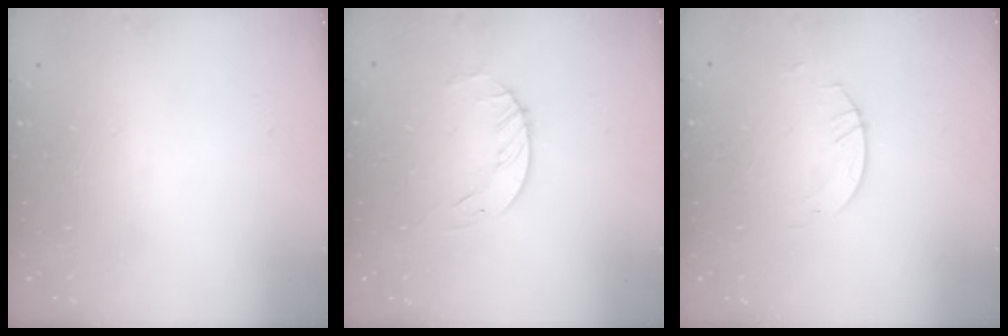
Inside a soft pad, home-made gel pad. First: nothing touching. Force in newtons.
{"total": 3.4, "press": 3.4, "slide": 0.4}
{"total": 1.1, "press": 1.1, "slide": 0.1}